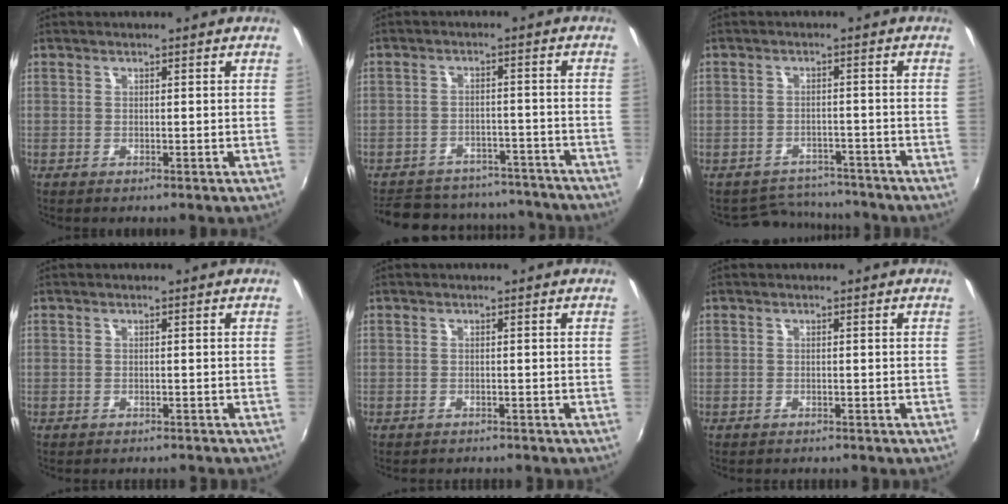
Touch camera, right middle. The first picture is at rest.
{"total": 21.0, "force": [-18.1, 8.1, 6.8], "torque": [-0.151, 0.033, -0.224]}
{"total": 7.9, "force": [-7.3, 3.0, 0.5], "torque": [-0.023, 0.017, -0.101]}
{"total": 4.3, "force": [-3.9, 1.1, 1.3], "torque": [-0.031, -0.011, -0.054]}
{"total": 3.9, "force": [-3.6, 1.0, 1.1], "torque": [-0.030, -0.012, -0.052]}
{"total": 2.5, "force": [-2.4, 0.6, 0.7], "torque": [-0.021, -0.012, -0.035]}